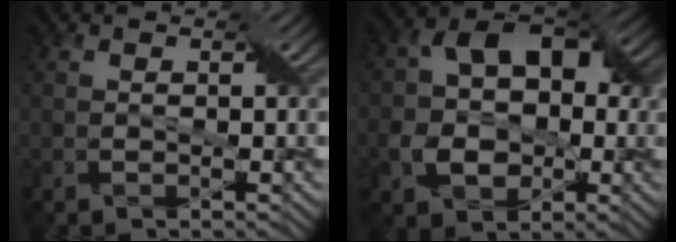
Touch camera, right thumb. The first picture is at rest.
{"total": 9.7, "force": [-0.4, 7.1, 6.6], "torque": [-0.110, 0.004, -0.018]}